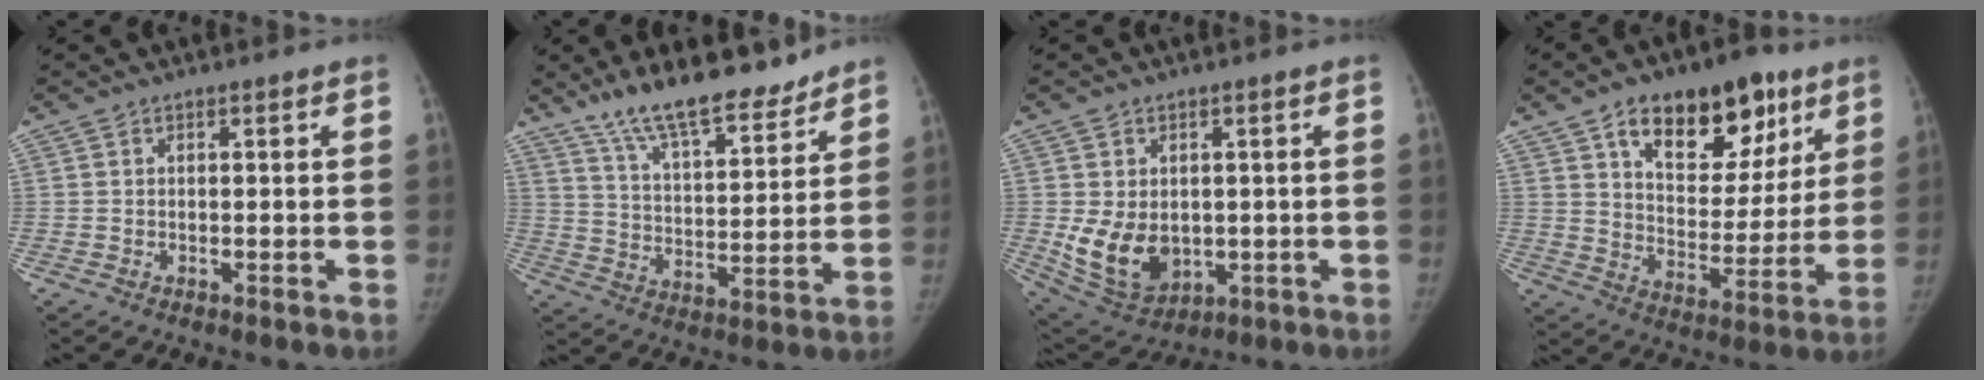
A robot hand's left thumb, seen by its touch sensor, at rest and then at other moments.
{"total": 15.4, "force": [12.5, 4.3, 7.8], "torque": [-0.101, -0.070, 0.214]}
{"total": 10.8, "force": [-0.9, 8.0, 7.2], "torque": [-0.105, -0.014, 0.010]}
{"total": 20.0, "force": [11.1, 11.3, 12.3], "torque": [-0.125, -0.037, 0.173]}